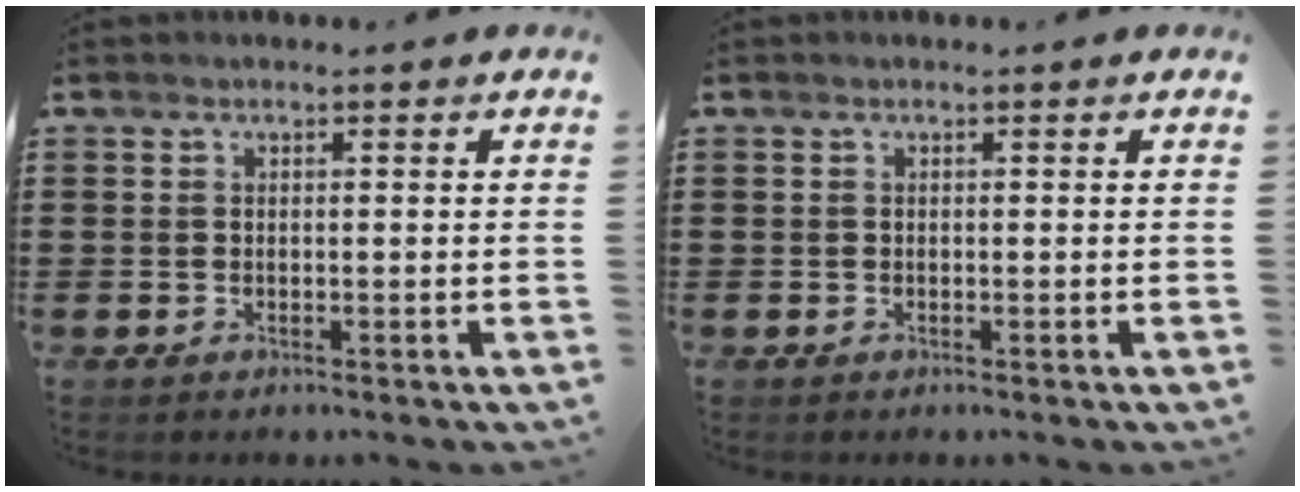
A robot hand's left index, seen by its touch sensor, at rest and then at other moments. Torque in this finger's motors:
{"motor_torque": [0.00, 0.00, 0.01, 0.00]}